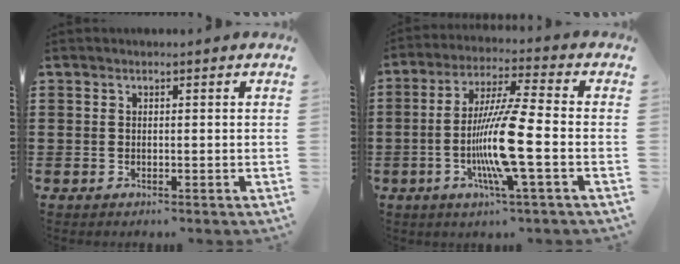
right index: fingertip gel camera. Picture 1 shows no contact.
{"total": 11.8, "force": [-3.1, 0.3, 11.4], "torque": [-0.228, -0.015, -0.065]}